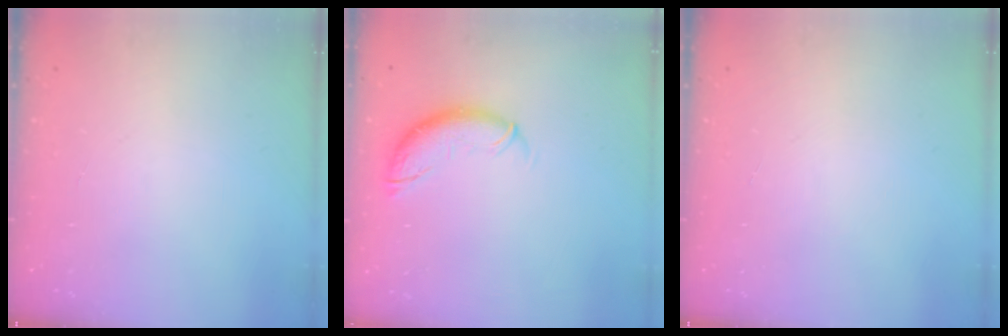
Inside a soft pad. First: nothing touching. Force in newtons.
{"total": 9.9, "press": 9.8, "slide": 1.4}
{"total": 0.0}